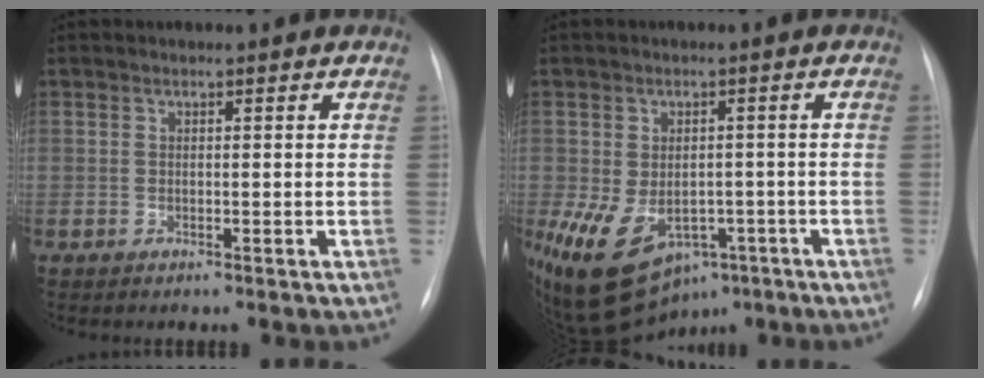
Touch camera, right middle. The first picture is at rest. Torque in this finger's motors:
{"motor_torque": [0.89, -0.73, 0.94, 0.21]}